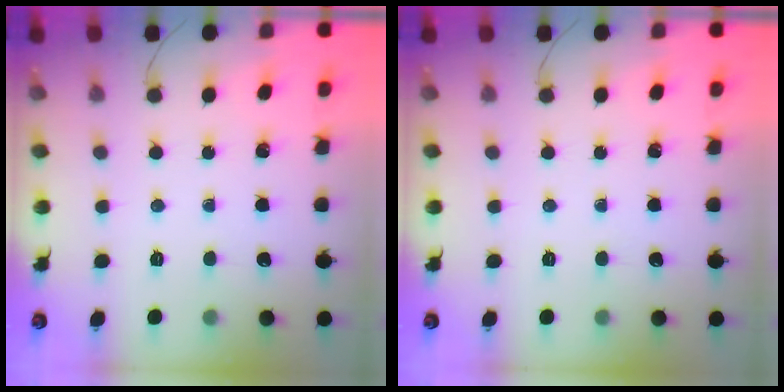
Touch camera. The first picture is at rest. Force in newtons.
{"total": 0.0}